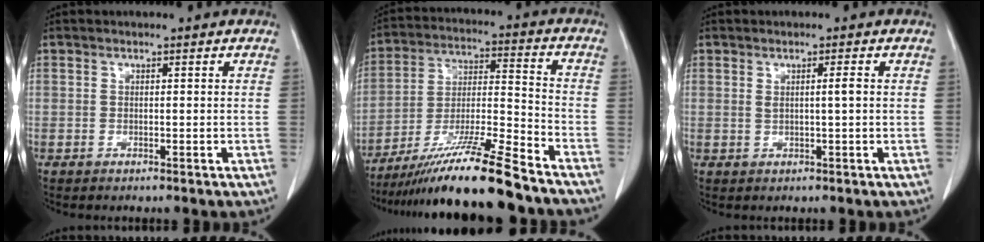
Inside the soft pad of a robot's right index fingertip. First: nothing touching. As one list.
[{"total": 17.0, "force": [-13.4, -0.6, 10.4], "torque": [-0.208, -0.025, -0.242]}, {"total": 1.7, "force": [0.4, -0.1, 1.6], "torque": [-0.028, 0.002, 0.010]}]